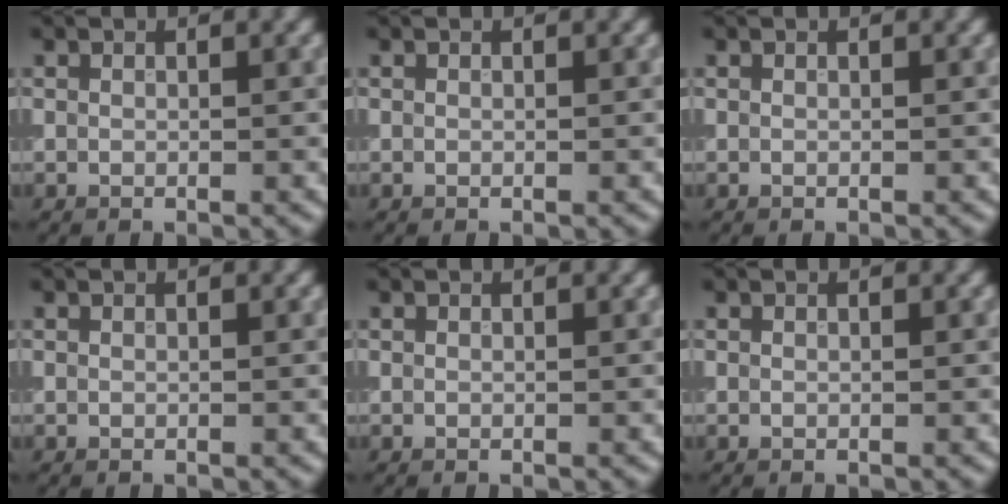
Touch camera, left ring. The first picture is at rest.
{"total": 0.0}
{"total": 0.0}
{"total": 0.0}
{"total": 0.0}
{"total": 0.0}